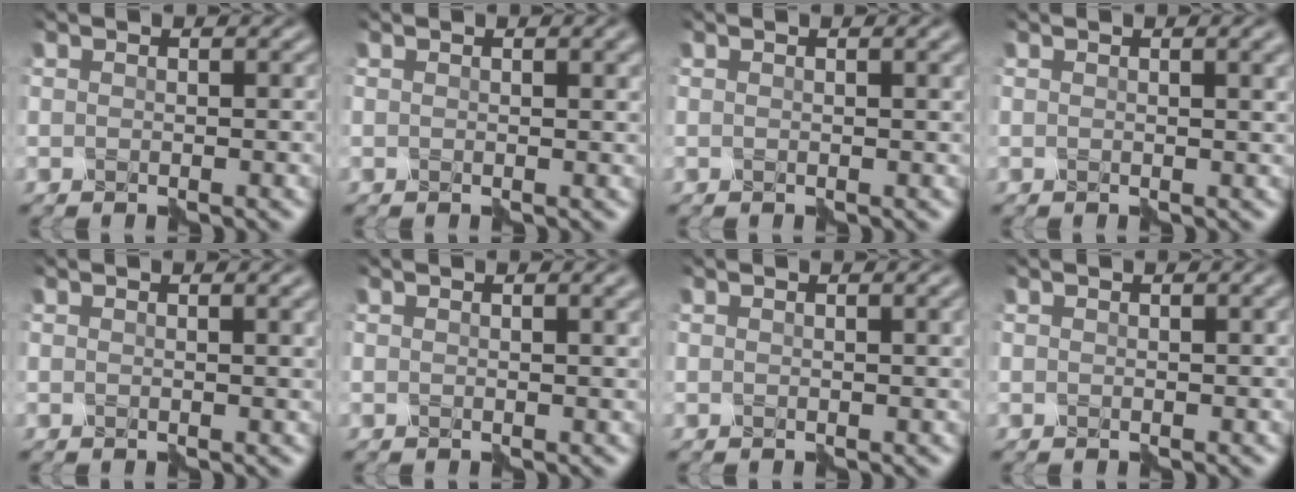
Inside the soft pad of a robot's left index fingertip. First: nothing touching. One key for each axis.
{"total": 1.5, "fx": 0.7, "fy": 0.3, "fz": 1.3, "tx": -0.017, "ty": 0.003, "tz": 0.008}
{"total": 1.4, "fx": 0.6, "fy": 0.3, "fz": 1.3, "tx": -0.016, "ty": 0.004, "tz": 0.003}
{"total": 2.6, "fx": 1.0, "fy": 0.8, "fz": 2.2, "tx": -0.020, "ty": 0.005, "tz": 0.007}
{"total": 1.7, "fx": 0.6, "fy": 0.4, "fz": 1.5, "tx": -0.017, "ty": 0.004, "tz": 0.005}
{"total": 1.7, "fx": 0.6, "fy": 0.4, "fz": 1.5, "tx": -0.017, "ty": 0.004, "tz": 0.004}
{"total": 1.5, "fx": 0.5, "fy": 0.4, "fz": 1.4, "tx": -0.015, "ty": 0.004, "tz": 0.003}
{"total": 1.1, "fx": 0.3, "fy": 0.3, "fz": 1.0, "tx": -0.012, "ty": 0.000, "tz": 0.003}